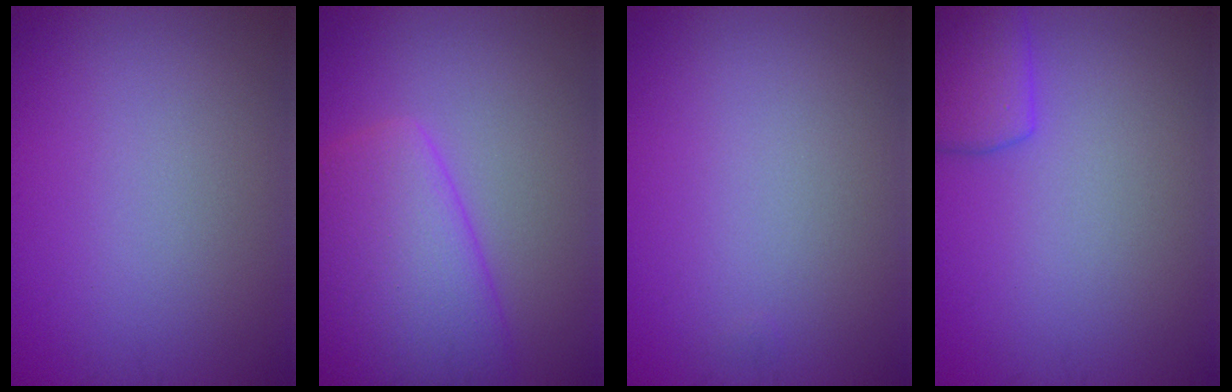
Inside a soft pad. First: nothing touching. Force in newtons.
{"total": 7.0, "press": 7.0, "slide": 0.4}
{"total": 0.0}
{"total": 3.6, "press": 3.6, "slide": 0.1}